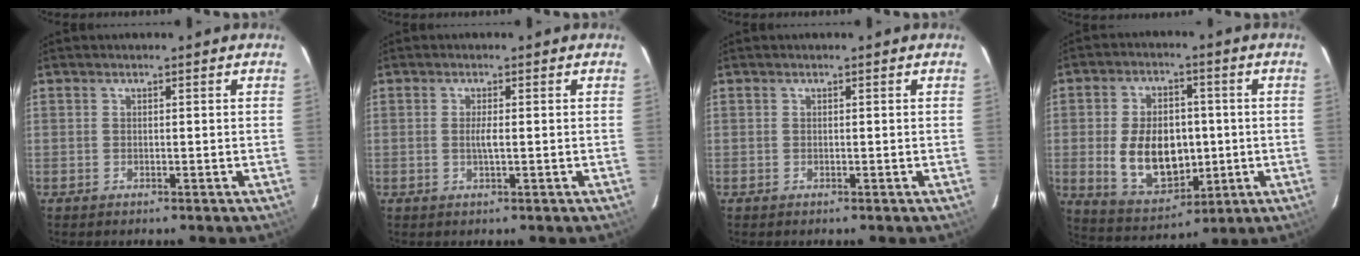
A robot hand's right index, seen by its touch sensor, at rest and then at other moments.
{"total": 1.7, "force": [-0.1, 0.0, 1.7], "torque": [-0.032, -0.002, -0.003]}
{"total": 0.0}
{"total": 13.8, "force": [-1.1, 9.0, 10.4], "torque": [-0.213, 0.002, 0.005]}